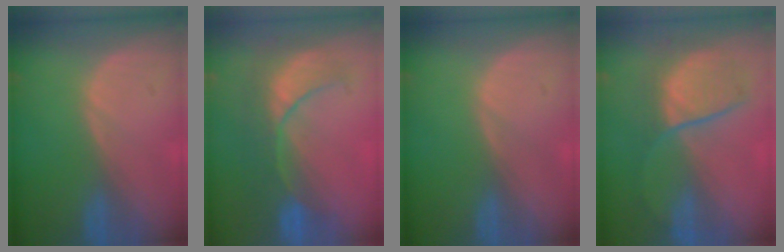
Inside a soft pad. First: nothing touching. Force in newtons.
{"total": 8.1, "press": 8.0, "slide": 0.8}
{"total": 0.0}
{"total": 7.4, "press": 7.4, "slide": 0.2}